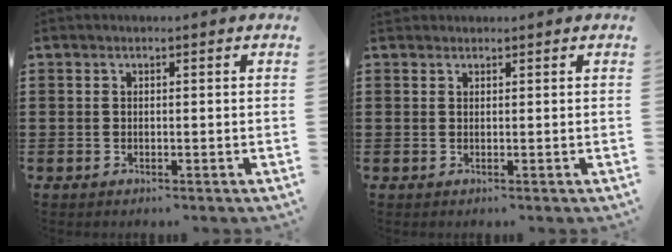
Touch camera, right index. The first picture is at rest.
{"total": 0.7, "force": [0.6, 0.3, -0.1], "torque": [0.001, 0.002, 0.013]}